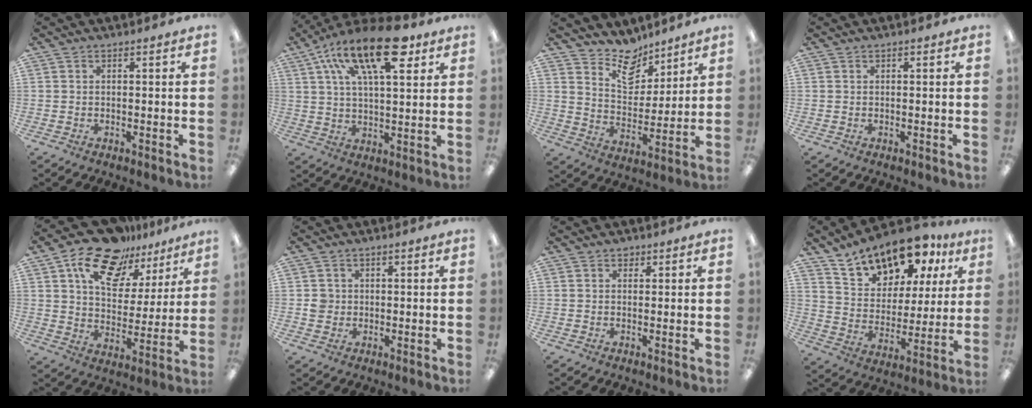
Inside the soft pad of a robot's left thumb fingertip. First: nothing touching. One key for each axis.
{"total": 21.2, "fx": 11.1, "fy": 8.8, "fz": 15.7, "tx": -0.260, "ty": -0.039, "tz": 0.180}
{"total": 11.4, "fx": 9.6, "fy": 5.5, "fz": 2.9, "tx": -0.048, "ty": -0.068, "tz": 0.180}
{"total": 0.0}
{"total": 17.0, "fx": 11.9, "fy": 9.1, "fz": 7.9, "tx": -0.147, "ty": -0.066, "tz": 0.214}
{"total": 2.7, "fx": 0.1, "fy": 2.7, "fz": 0.6, "tx": -0.006, "ty": 0.002, "tz": -0.002}
{"total": 1.1, "fx": 0.7, "fy": 0.8, "fz": 0.3, "tx": 0.002, "ty": -0.002, "tz": 0.011}
{"total": 15.2, "fx": 12.1, "fy": 7.3, "fz": 5.7, "tx": -0.108, "ty": -0.075, "tz": 0.217}